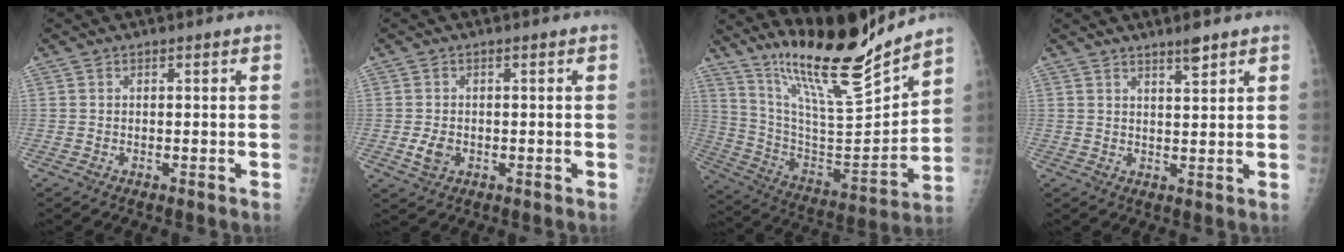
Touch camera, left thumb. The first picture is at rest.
{"total": 3.1, "force": [-0.7, 2.2, 2.0], "torque": [-0.035, -0.001, -0.009]}
{"total": 21.4, "force": [18.1, 2.3, 11.2], "torque": [-0.160, -0.114, 0.317]}
{"total": 3.2, "force": [2.5, 0.4, 2.0], "torque": [-0.029, -0.019, 0.042]}